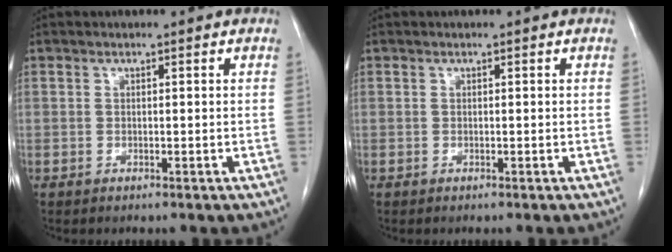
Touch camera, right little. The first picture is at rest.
{"total": 0.0}